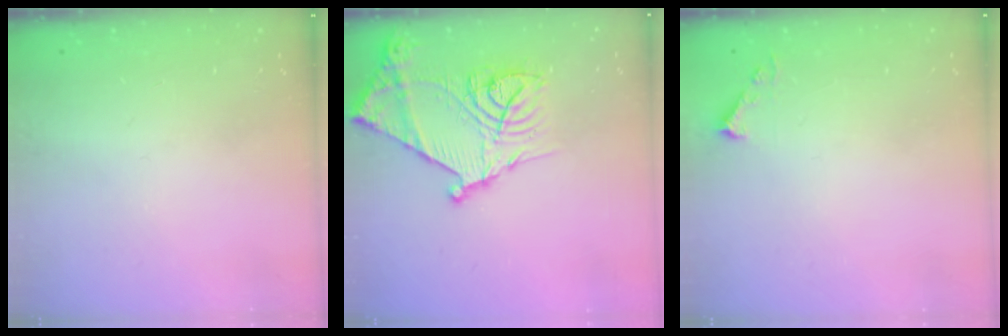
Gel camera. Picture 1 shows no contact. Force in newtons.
{"total": 22.3, "press": 22.2, "slide": 2.0}
{"total": 3.7, "press": 3.7, "slide": 0.4}